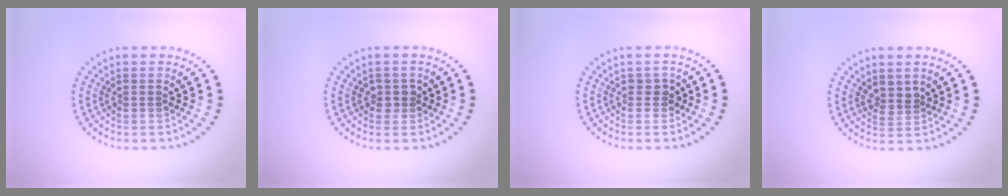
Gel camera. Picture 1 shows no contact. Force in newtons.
{"total": 1.3, "press": 1.1, "slide": 0.7}
{"total": 1.1, "press": 1.1, "slide": 0.3}
{"total": 1.5, "press": 1.2, "slide": 0.9}